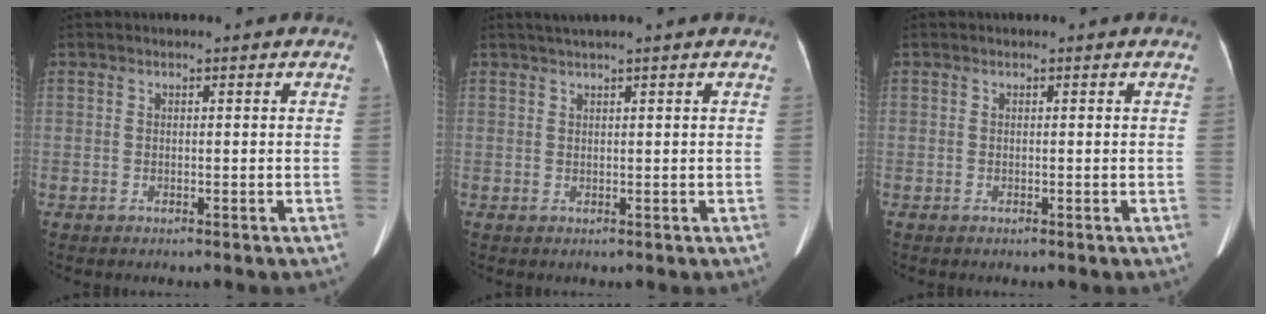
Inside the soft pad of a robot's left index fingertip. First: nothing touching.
{"total": 3.3, "force": [2.6, -0.7, 1.9], "torque": [-0.027, 0.025, 0.045]}
{"total": 0.0}